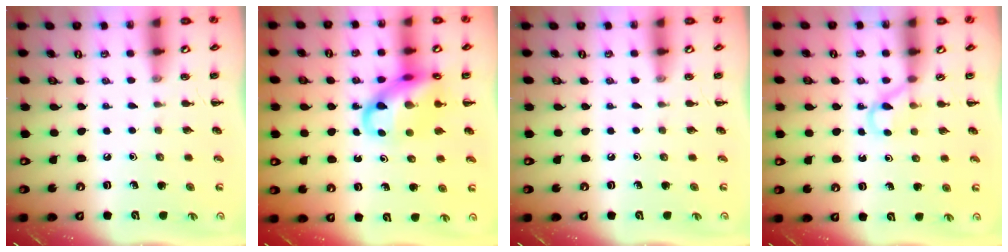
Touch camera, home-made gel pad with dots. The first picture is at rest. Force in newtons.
{"total": 15.1, "press": 14.7, "slide": 3.4}
{"total": 0.0}
{"total": 3.0, "press": 2.8, "slide": 1.1}